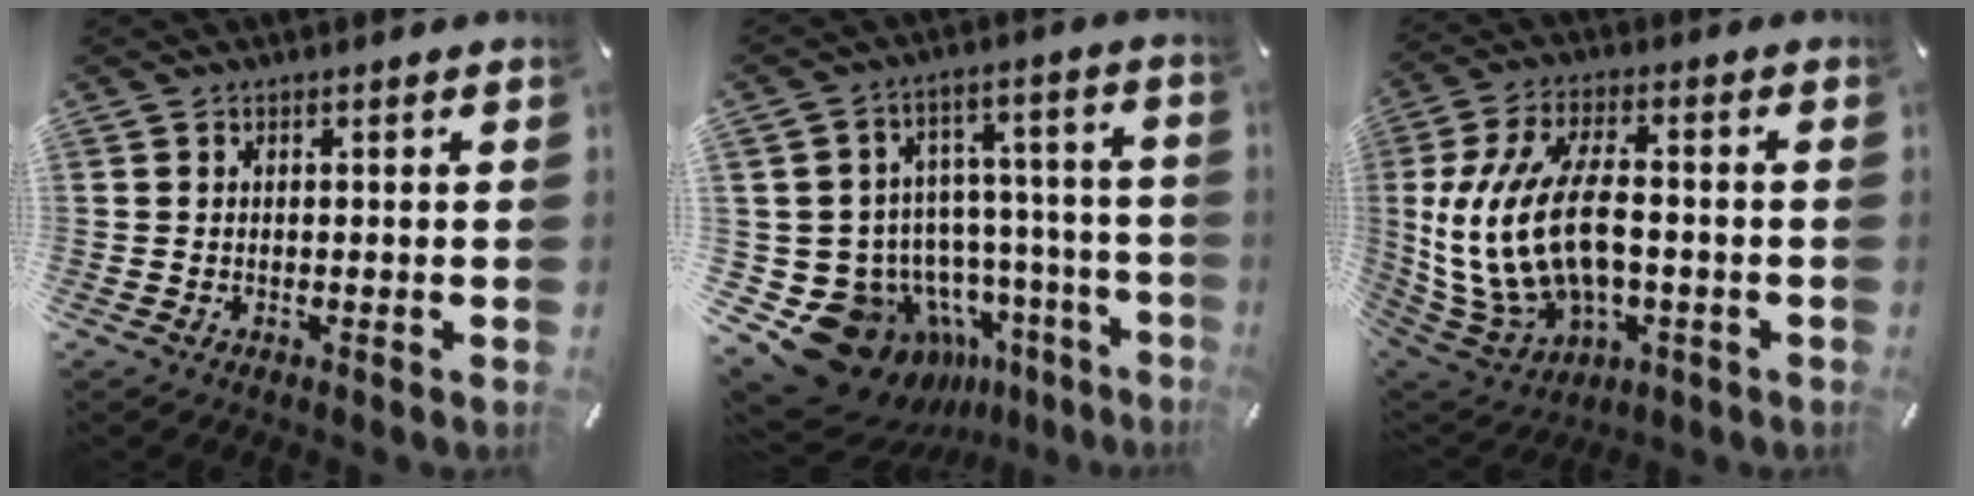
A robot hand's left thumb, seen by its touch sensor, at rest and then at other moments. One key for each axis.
{"total": 17.2, "fx": -9.8, "fy": 12.3, "fz": 6.8, "tx": -0.107, "ty": 0.040, "tz": -0.129}
{"total": 17.3, "fx": -0.6, "fy": 10.5, "fz": 13.8, "tx": -0.302, "ty": -0.001, "tz": -0.007}